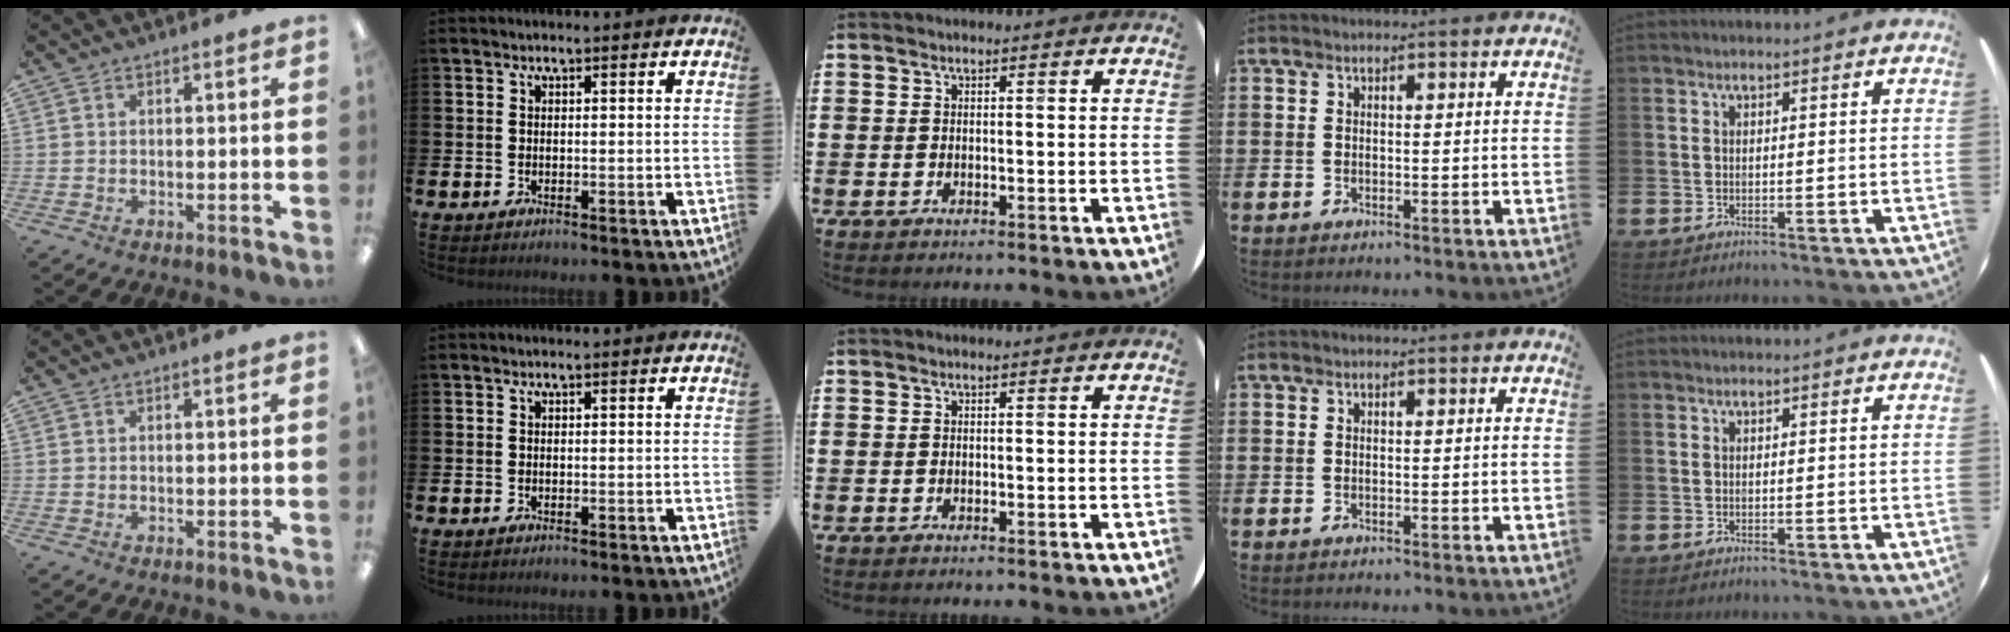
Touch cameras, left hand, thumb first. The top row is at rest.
{}